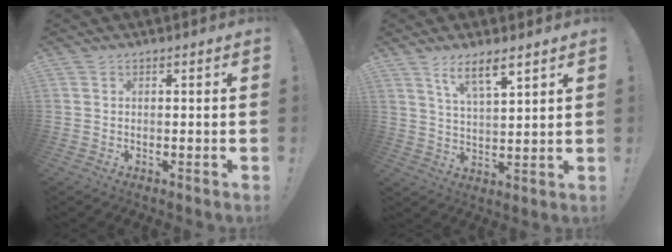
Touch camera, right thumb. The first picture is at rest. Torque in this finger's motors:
{"motor_torque": [0.00, 0.03, 0.05, 0.07, 0.20]}